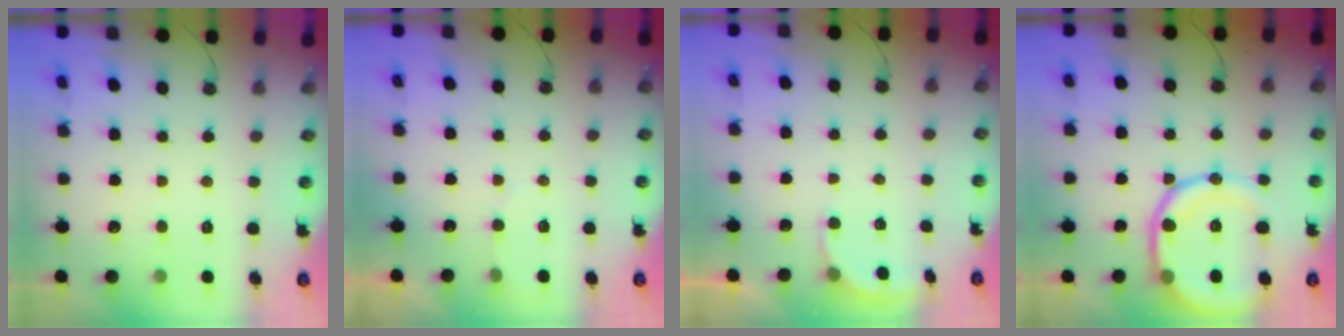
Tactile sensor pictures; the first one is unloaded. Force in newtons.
{"total": 1.7, "press": 1.7, "slide": 0.2}
{"total": 2.6, "press": 2.3, "slide": 1.1}
{"total": 16.6, "press": 16.5, "slide": 2.0}